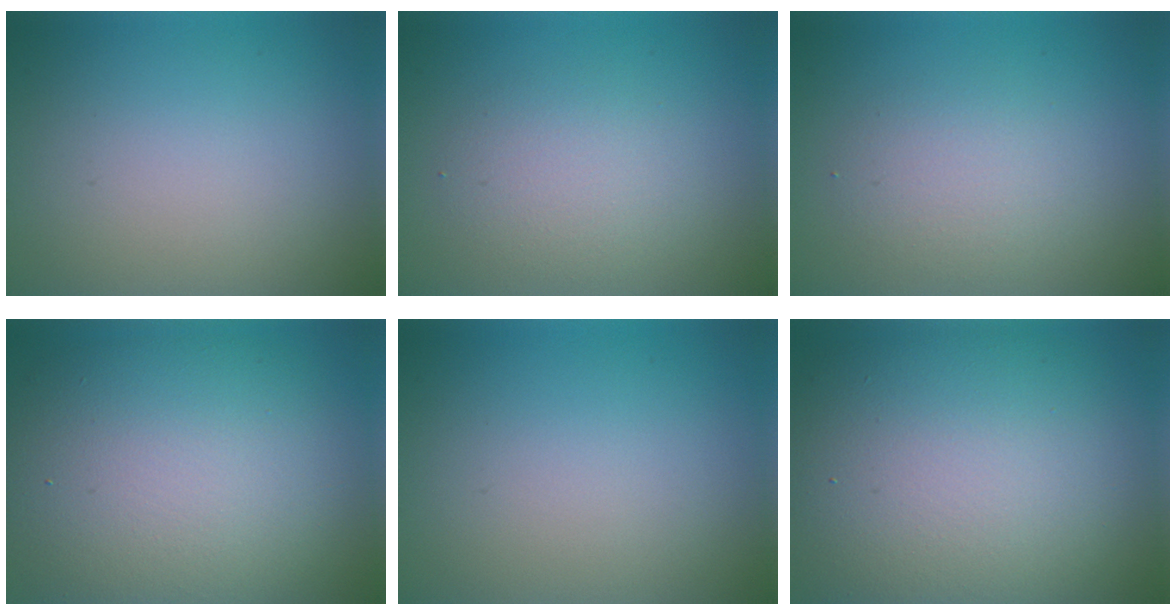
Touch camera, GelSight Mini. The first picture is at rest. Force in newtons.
{"total": 2.6, "press": 2.6, "slide": 0.2}
{"total": 2.5, "press": 2.5, "slide": 0.2}
{"total": 12.0, "press": 12.0, "slide": 0.5}
{"total": 0.0}
{"total": 13.8, "press": 13.8, "slide": 1.2}